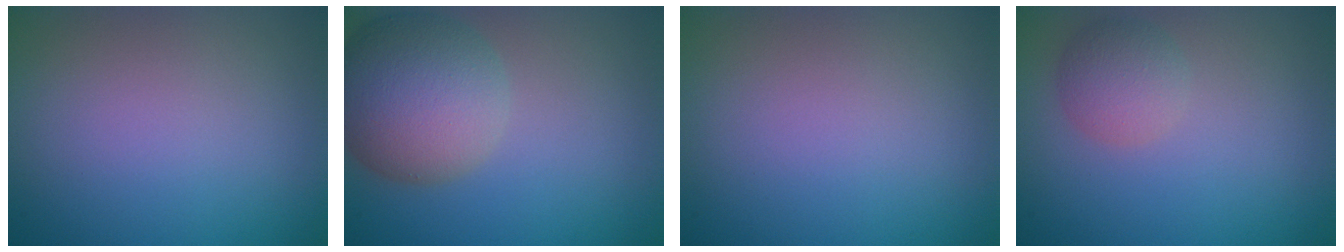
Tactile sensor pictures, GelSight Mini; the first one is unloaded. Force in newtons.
{"total": 8.3, "press": 8.3, "slide": 0.3}
{"total": 0.0}
{"total": 2.7, "press": 2.7, "slide": 0.1}